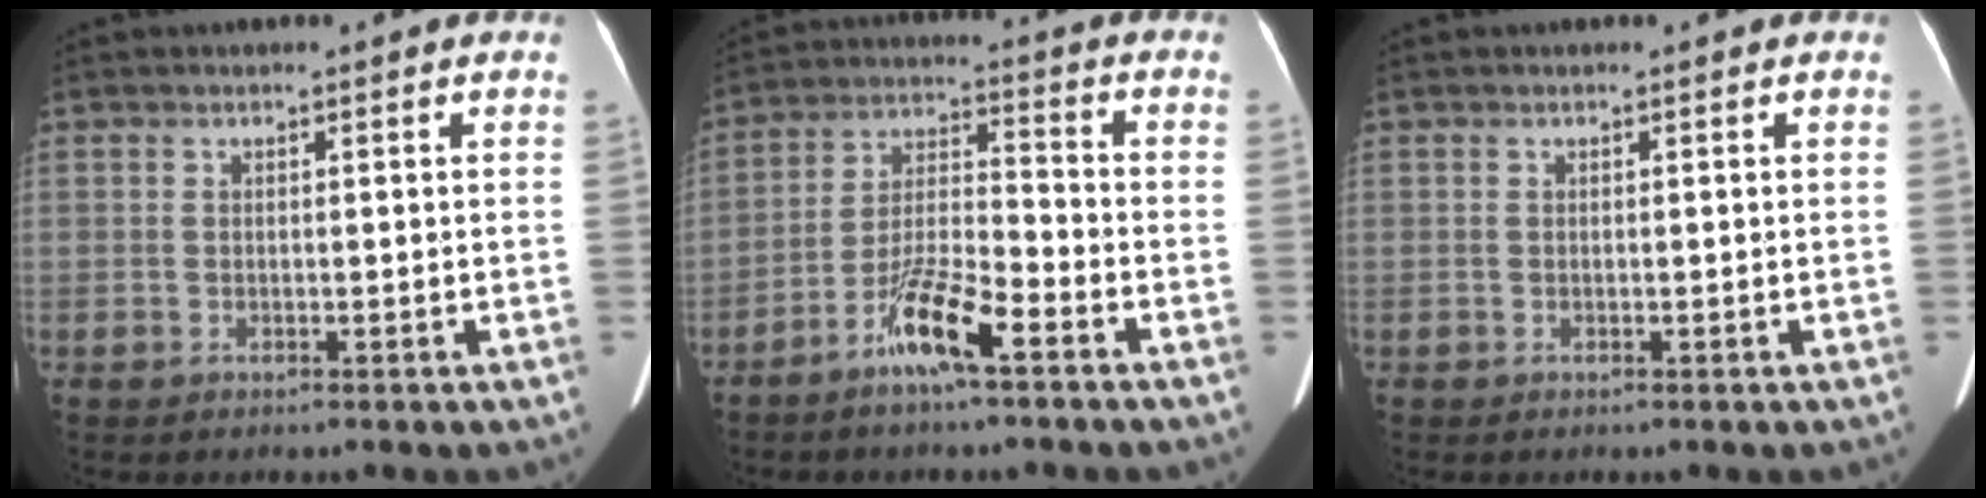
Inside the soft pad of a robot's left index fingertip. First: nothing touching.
{"total": 8.8, "force": [-5.5, 0.9, 6.7], "torque": [-0.141, -0.003, -0.105]}
{"total": 0.0}